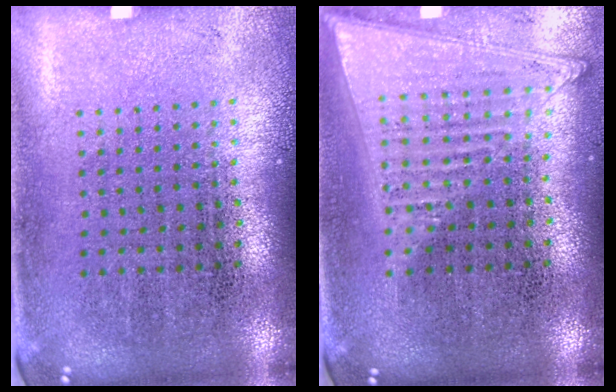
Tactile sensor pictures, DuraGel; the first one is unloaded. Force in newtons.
{"total": 1.4, "press": 1.3, "slide": 0.3}